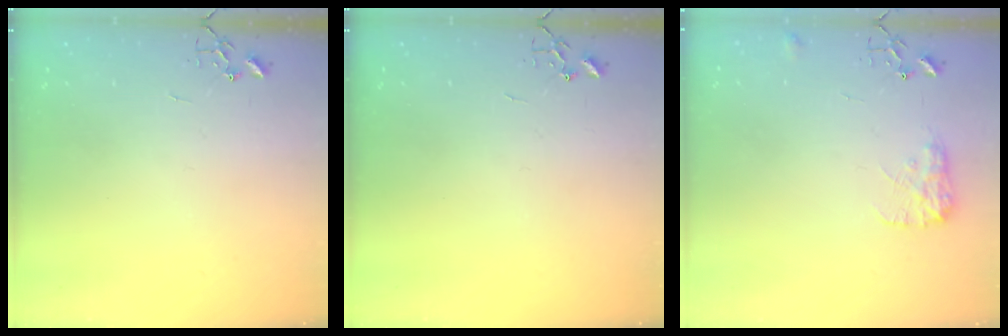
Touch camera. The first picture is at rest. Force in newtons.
{"total": 0.0}
{"total": 9.5, "press": 9.5, "slide": 0.3}